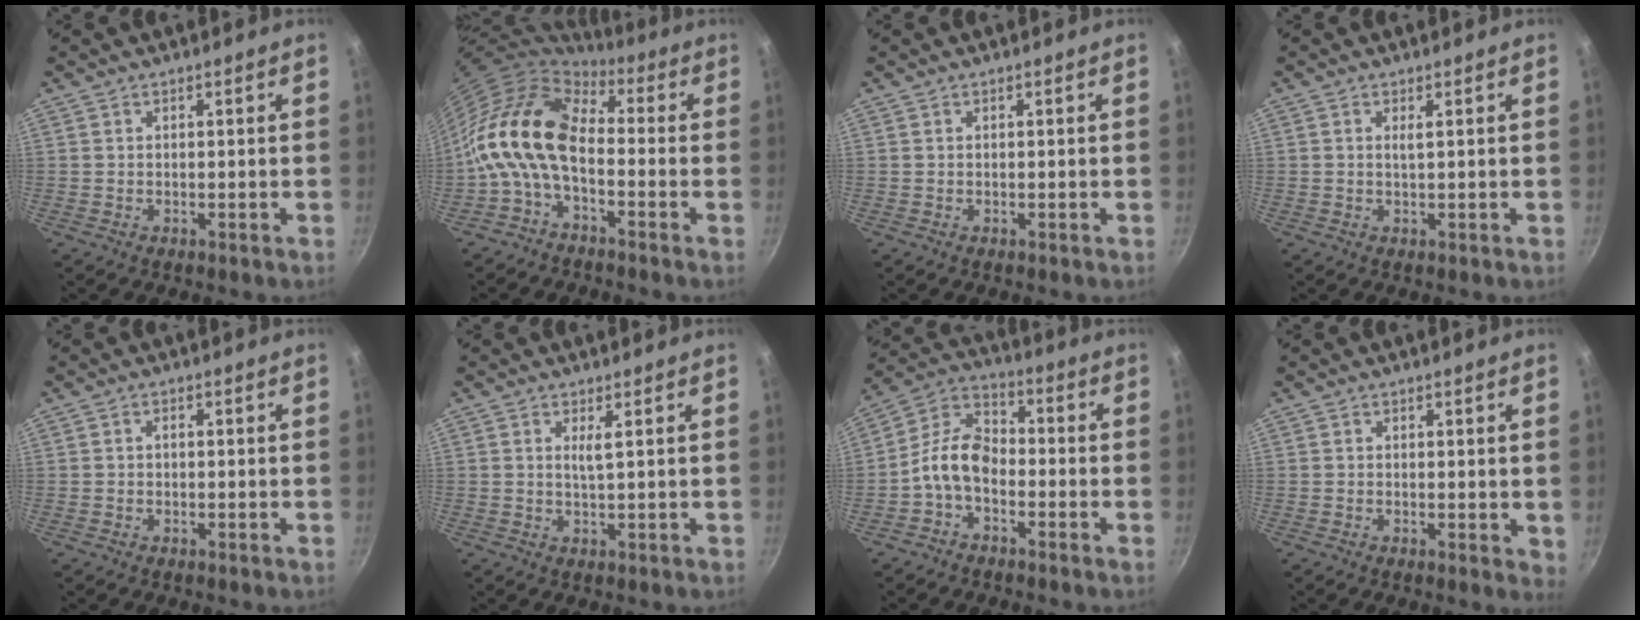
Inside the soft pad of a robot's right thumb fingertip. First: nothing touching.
{"total": 13.4, "force": [-2.2, 7.9, 10.5], "torque": [-0.184, 0.033, -0.061]}
{"total": 0.0}
{"total": 1.0, "force": [0.3, 0.1, 0.9], "torque": [-0.020, 0.000, 0.006]}
{"total": 0.9, "force": [-0.2, 0.7, 0.6], "torque": [-0.010, 0.005, -0.004]}
{"total": 1.9, "force": [0.7, 0.1, 1.8], "torque": [-0.036, -0.003, 0.013]}
{"total": 9.3, "force": [-3.0, 6.0, 6.5], "torque": [-0.109, 0.046, -0.078]}
{"total": 2.2, "force": [0.2, 1.0, 1.9], "torque": [-0.020, -0.005, 0.001]}